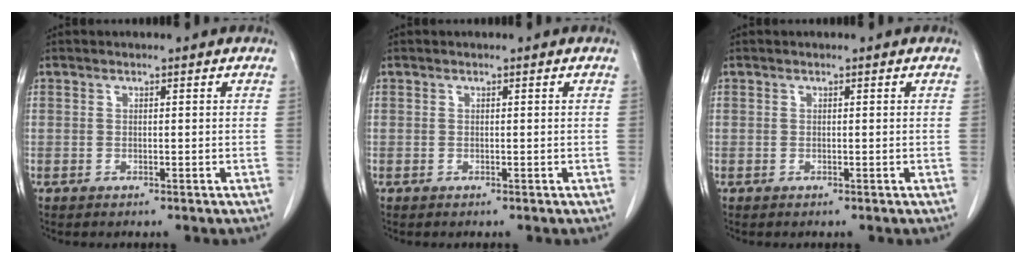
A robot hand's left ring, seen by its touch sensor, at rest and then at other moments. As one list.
[{"total": 0.0}, {"total": 0.0}]